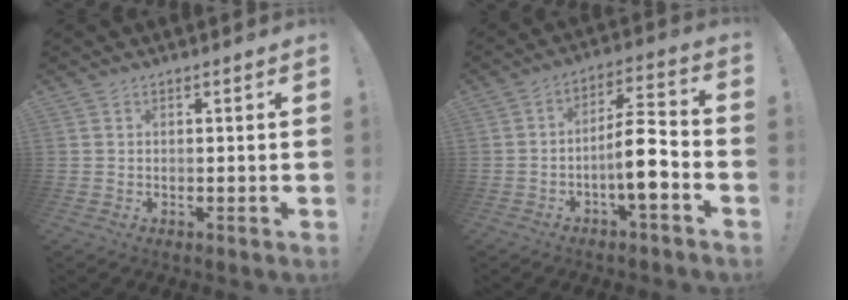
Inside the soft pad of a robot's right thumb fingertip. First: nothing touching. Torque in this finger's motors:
{"motor_torque": [1.98, 1.99, 2.25, -0.52, 0.74]}